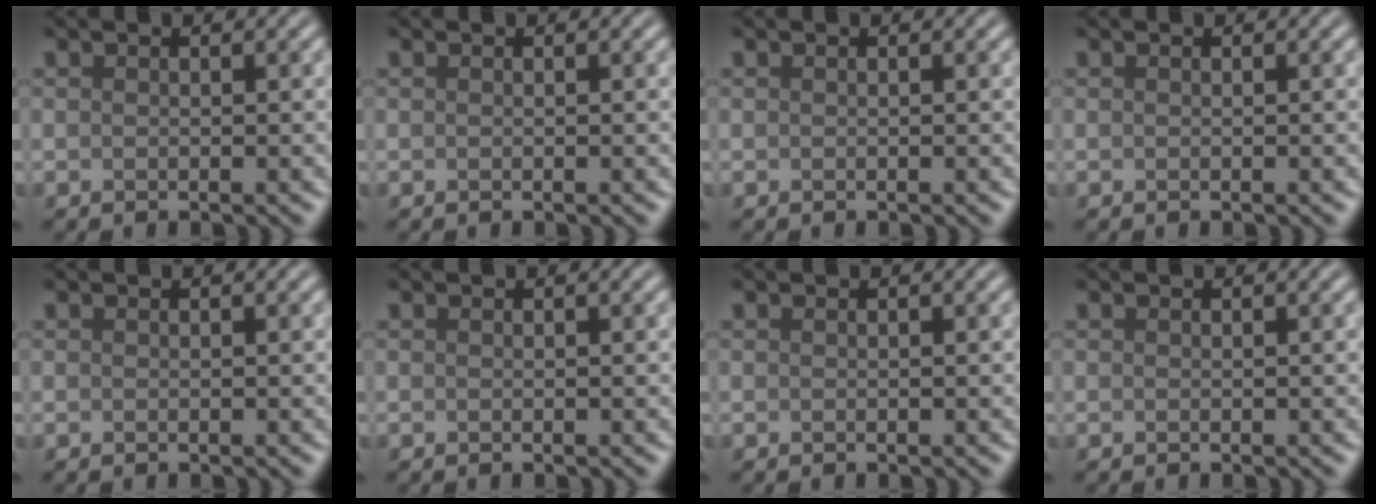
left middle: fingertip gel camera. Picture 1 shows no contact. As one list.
[{"total": 0.0}, {"total": 0.0}, {"total": 0.0}, {"total": 0.0}, {"total": 0.0}, {"total": 0.0}, {"total": 0.0}]